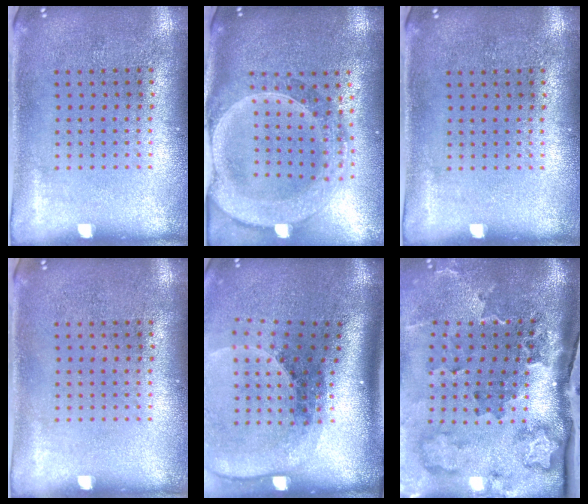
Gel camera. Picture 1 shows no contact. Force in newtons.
{"total": 2.8, "press": 2.4, "slide": 1.4}
{"total": 0.0}
{"total": 0.0}
{"total": 2.7, "press": 1.9, "slide": 2.0}
{"total": 3.7, "press": 2.4, "slide": 2.8}